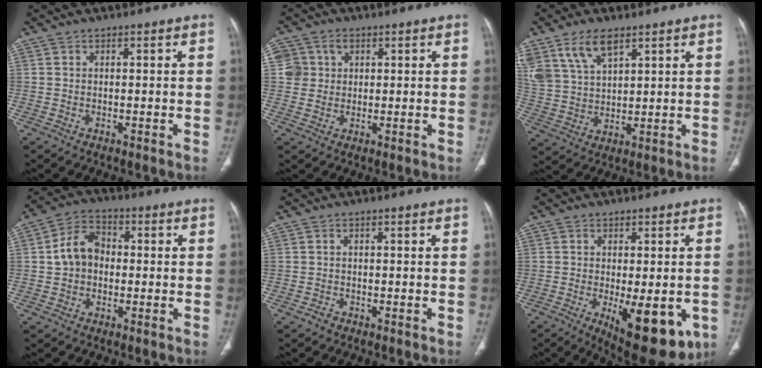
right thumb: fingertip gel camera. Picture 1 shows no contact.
{"total": 5.1, "force": [1.2, 4.8, 1.1], "torque": [0.000, 0.004, 0.023]}
{"total": 10.1, "force": [6.2, 5.0, 6.2], "torque": [-0.117, -0.015, 0.135]}
{"total": 7.7, "force": [-0.1, 6.0, 4.9], "torque": [-0.074, 0.024, -0.014]}
{"total": 1.0, "force": [-0.7, 0.6, 0.2], "torque": [-0.007, 0.002, -0.016]}
{"total": 14.4, "force": [-4.7, 5.7, 12.4], "torque": [-0.141, -0.017, -0.049]}